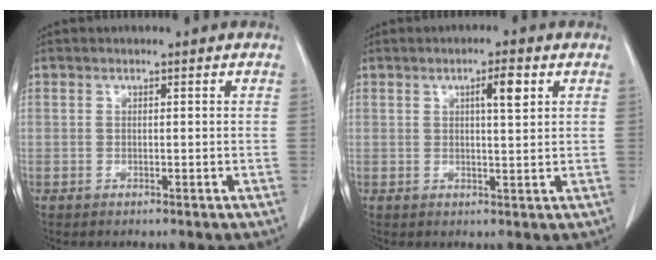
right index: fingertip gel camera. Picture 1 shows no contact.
{"total": 3.5, "force": [1.4, 0.4, 3.2], "torque": [-0.052, -0.001, 0.021]}